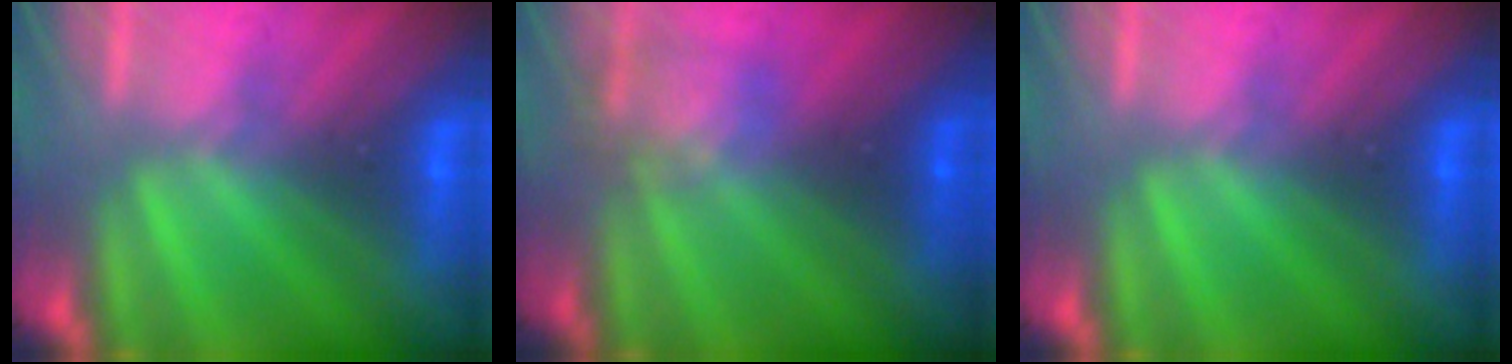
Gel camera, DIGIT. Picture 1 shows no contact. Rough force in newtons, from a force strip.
{"total": 2.2}
{"total": 0.0}